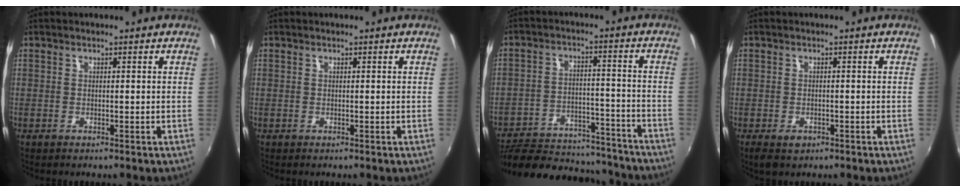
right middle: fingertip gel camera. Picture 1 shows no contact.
{"total": 0.0}
{"total": 25.8, "force": [-22.4, 8.5, 9.6], "torque": [-0.192, 0.010, -0.296]}
{"total": 3.1, "force": [-1.9, 1.8, 1.7], "torque": [-0.038, -0.010, -0.031]}